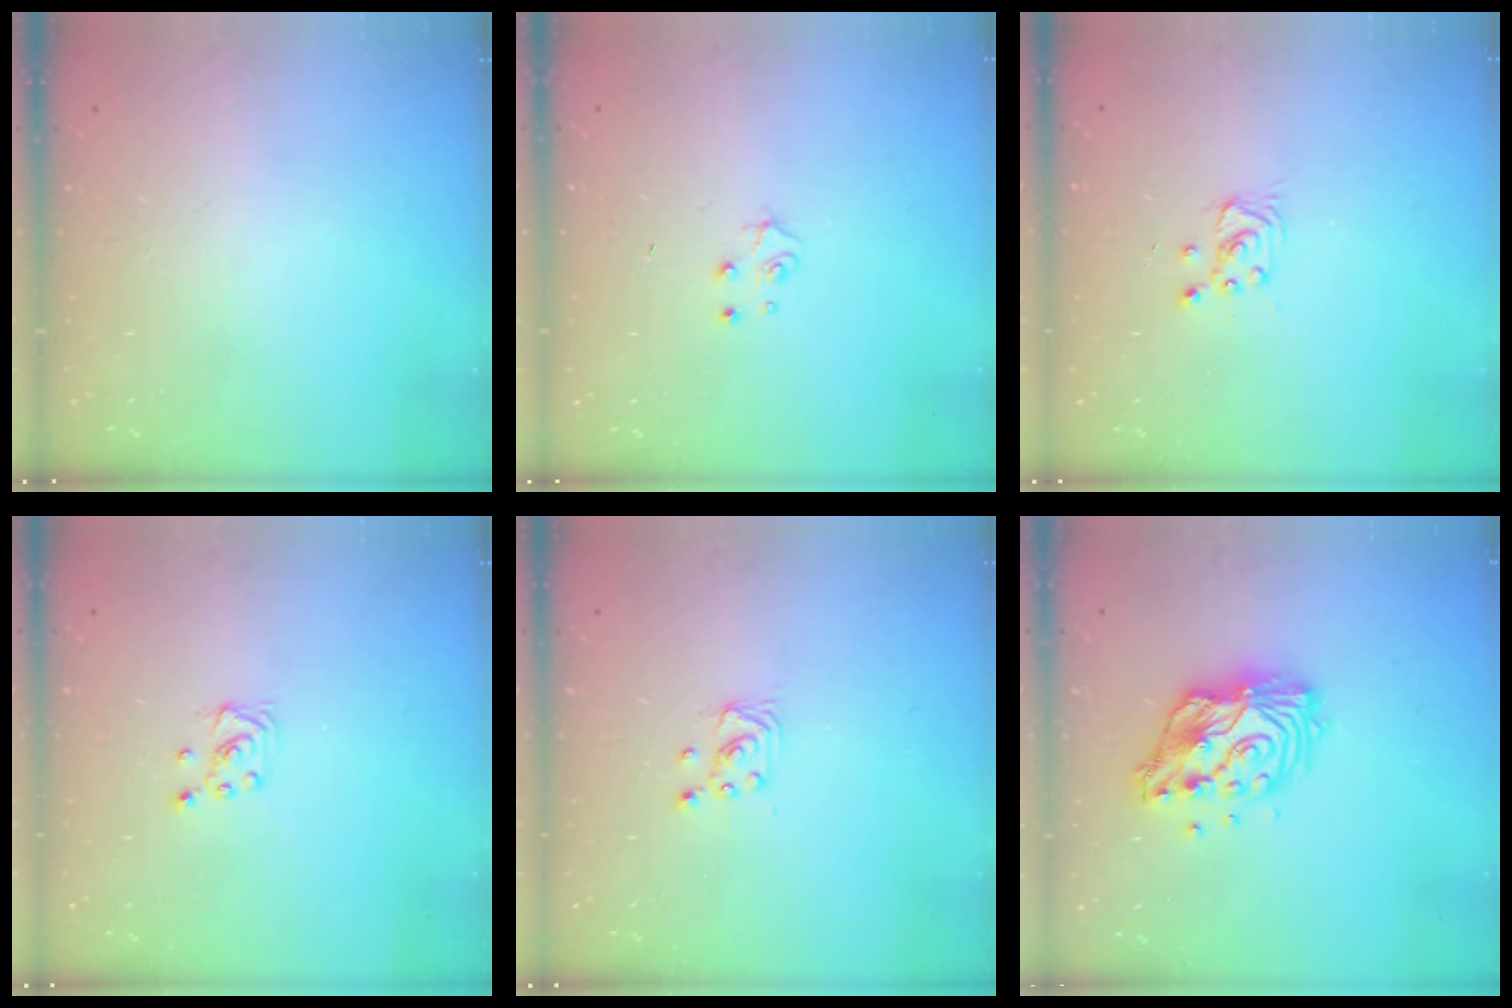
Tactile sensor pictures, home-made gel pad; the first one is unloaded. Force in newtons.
{"total": 4.0, "press": 4.0, "slide": 0.5}
{"total": 2.9, "press": 2.9, "slide": 0.4}
{"total": 3.7, "press": 3.6, "slide": 0.4}
{"total": 2.5, "press": 2.5, "slide": 0.2}
{"total": 13.0, "press": 13.0, "slide": 1.1}